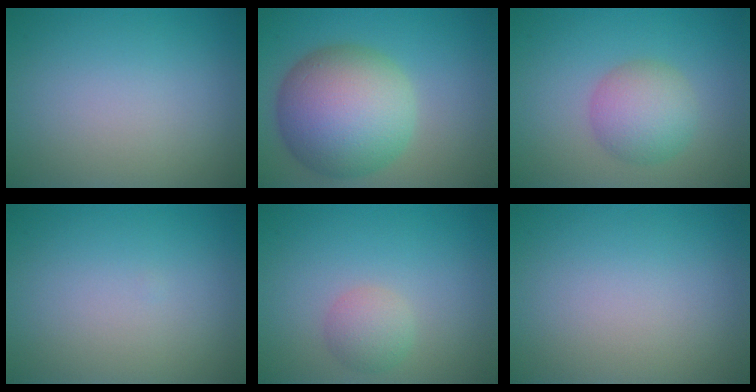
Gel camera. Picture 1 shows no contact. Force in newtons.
{"total": 10.9, "press": 10.9, "slide": 0.3}
{"total": 4.3, "press": 4.3, "slide": 0.1}
{"total": 0.0}
{"total": 2.1, "press": 2.1, "slide": 0.1}
{"total": 0.0}